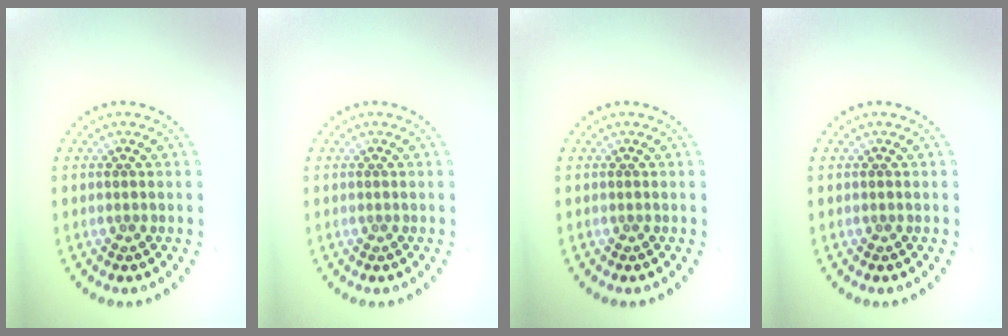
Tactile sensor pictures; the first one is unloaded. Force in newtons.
{"total": 0.0}
{"total": 0.0}
{"total": 0.0}